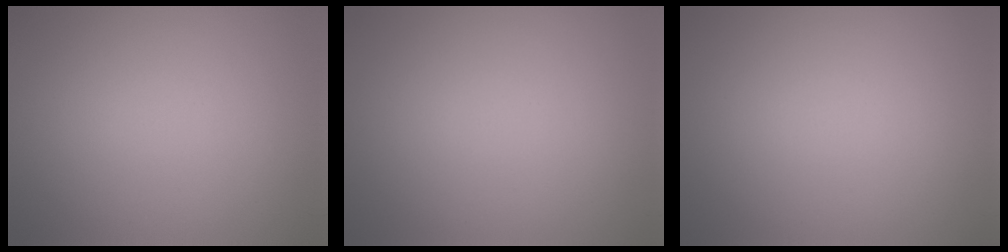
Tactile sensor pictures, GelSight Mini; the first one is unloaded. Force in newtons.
{"total": 0.0}
{"total": 0.0}